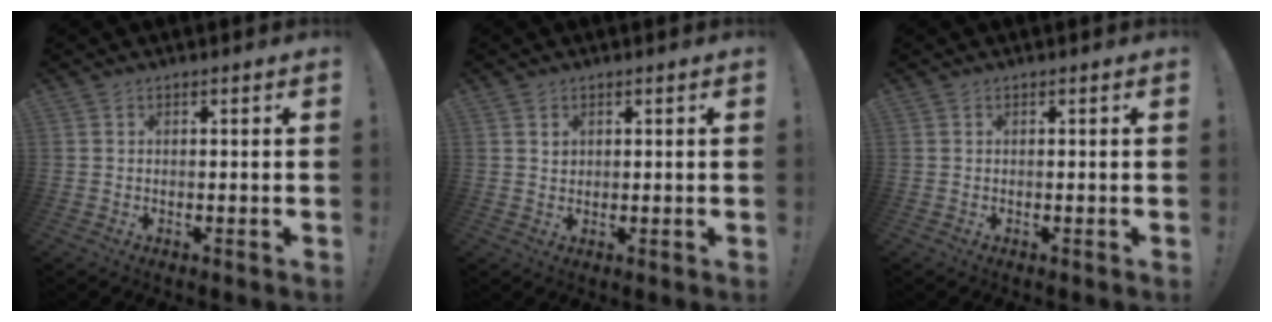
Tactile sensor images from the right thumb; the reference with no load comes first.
{"total": 1.5, "force": [0.8, 1.2, 0.4], "torque": [-0.002, -0.002, 0.014]}
{"total": 0.0}